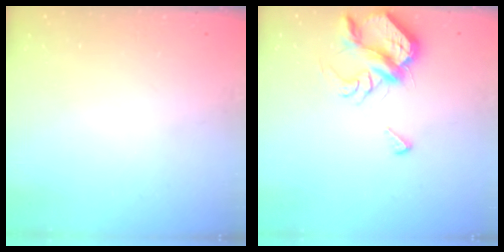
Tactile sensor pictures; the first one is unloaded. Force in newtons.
{"total": 7.1, "press": 7.0, "slide": 1.1}